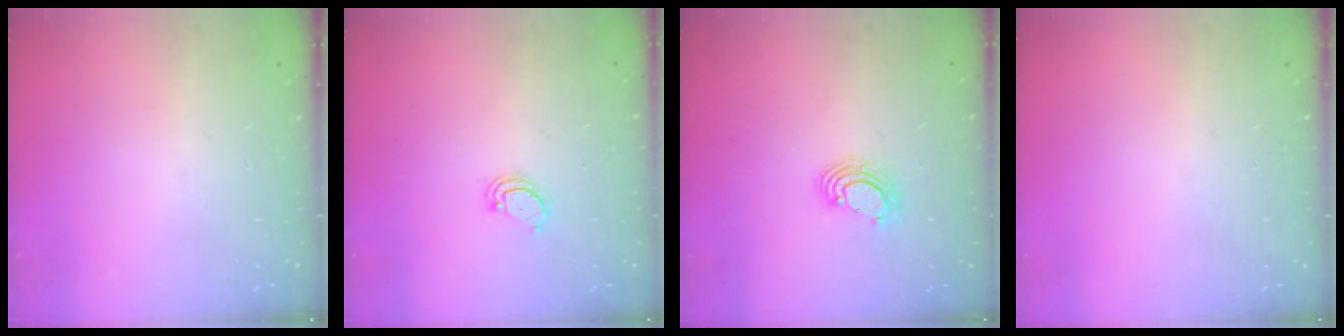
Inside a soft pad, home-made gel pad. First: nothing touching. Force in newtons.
{"total": 2.9, "press": 2.9, "slide": 0.2}
{"total": 3.6, "press": 3.6, "slide": 0.2}
{"total": 0.0}